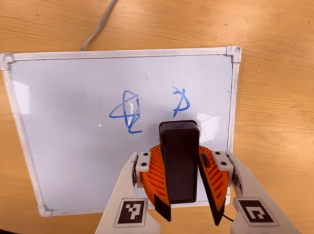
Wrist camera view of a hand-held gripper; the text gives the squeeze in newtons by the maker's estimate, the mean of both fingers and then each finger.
{"total": 9.7, "left": 10.1, "right": 9.3}